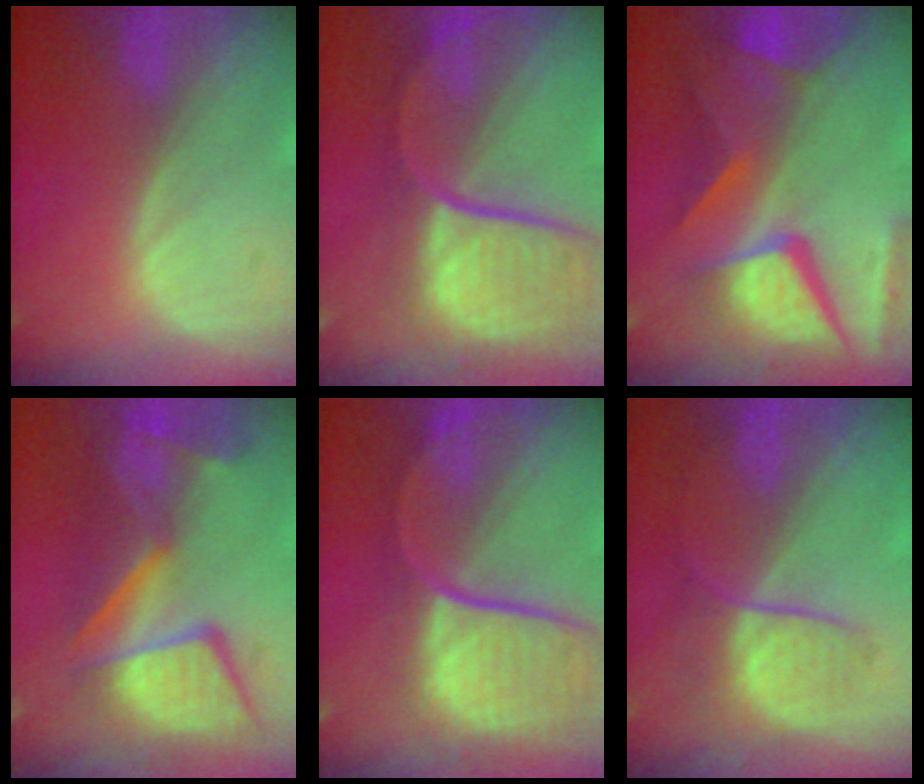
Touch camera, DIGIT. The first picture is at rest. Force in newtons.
{"total": 12.0, "press": 9.9, "slide": 6.8}
{"total": 11.9, "press": 9.8, "slide": 6.8}
{"total": 12.5, "press": 11.3, "slide": 5.3}
{"total": 12.1, "press": 9.8, "slide": 7.1}
{"total": 6.3, "press": 5.8, "slide": 2.3}